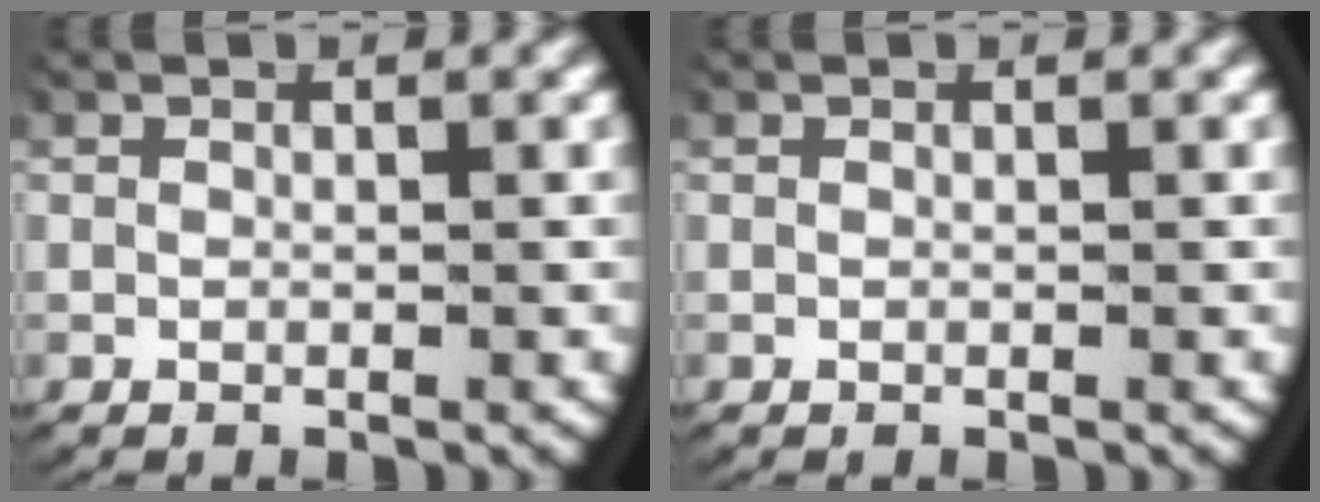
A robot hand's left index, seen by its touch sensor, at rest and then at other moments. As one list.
[{"total": 0.0}]